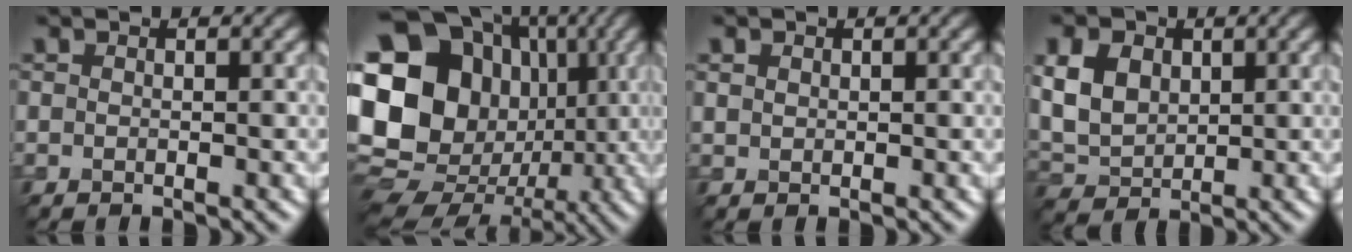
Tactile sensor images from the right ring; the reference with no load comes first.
{"total": 24.7, "force": [0.7, 22.3, 10.5], "torque": [-0.242, 0.039, -0.027]}
{"total": 0.9, "force": [0.4, 0.7, 0.3], "torque": [-0.009, -0.002, 0.007]}
{"total": 5.7, "force": [1.1, 4.3, 3.7], "torque": [-0.095, 0.004, 0.015]}